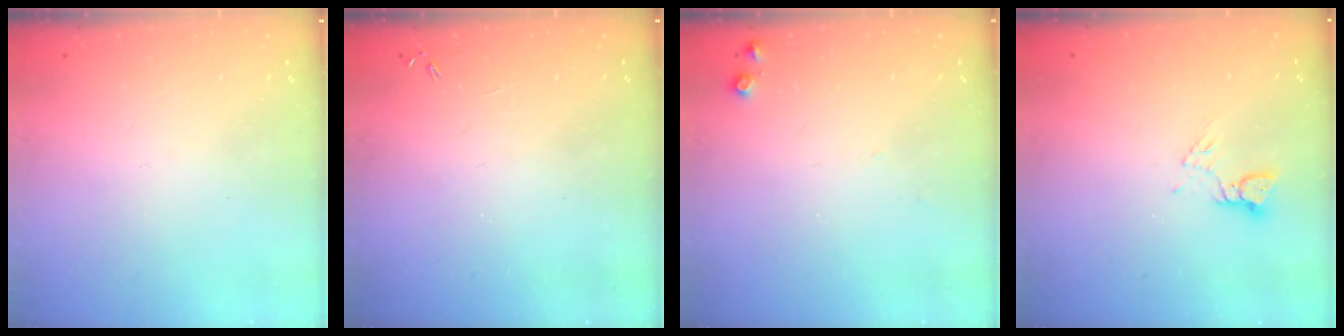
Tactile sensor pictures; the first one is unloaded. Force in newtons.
{"total": 0.0}
{"total": 5.7, "press": 5.6, "slide": 0.9}
{"total": 2.7, "press": 2.7, "slide": 0.2}